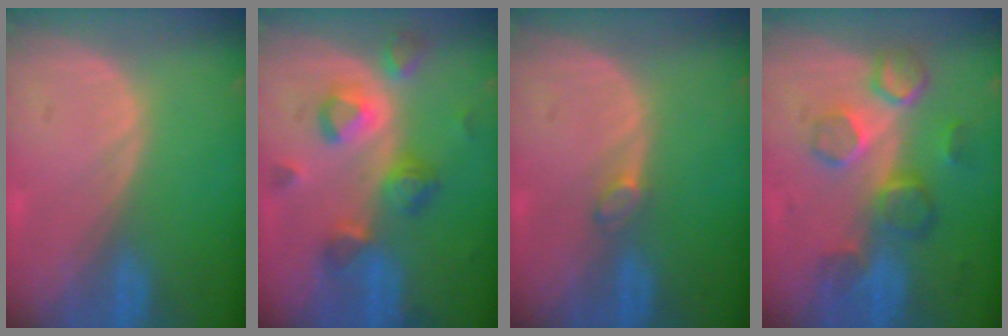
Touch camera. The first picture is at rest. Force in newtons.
{"total": 7.6, "press": 7.5, "slide": 1.6}
{"total": 1.4, "press": 1.4, "slide": 0.2}
{"total": 8.4, "press": 7.6, "slide": 3.6}